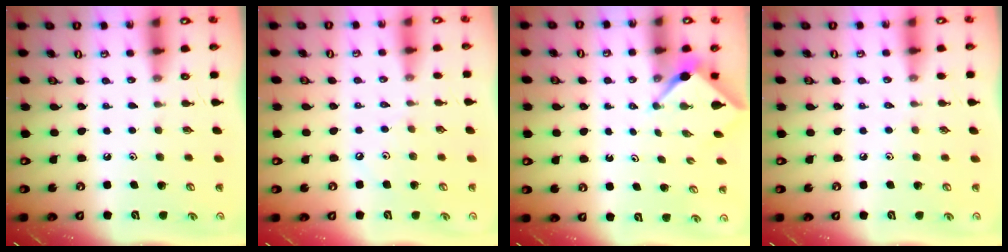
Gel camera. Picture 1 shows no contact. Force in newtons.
{"total": 3.4, "press": 3.3, "slide": 0.6}
{"total": 2.4, "press": 2.4, "slide": 0.3}
{"total": 2.1, "press": 2.1, "slide": 0.4}